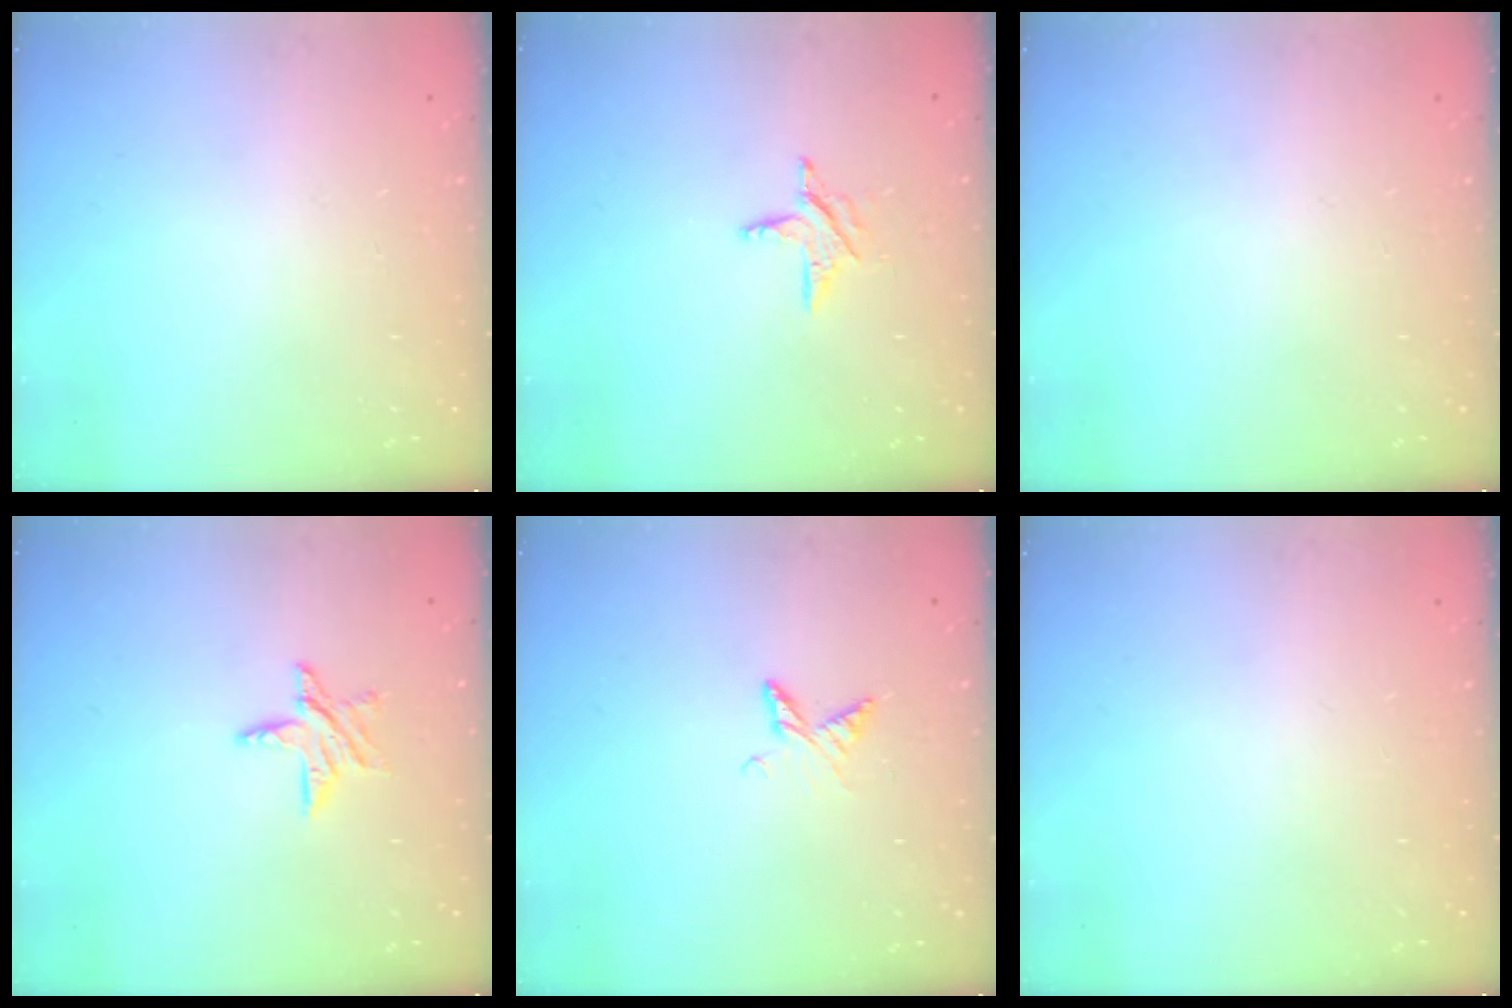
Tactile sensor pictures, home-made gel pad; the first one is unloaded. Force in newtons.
{"total": 6.5, "press": 6.5, "slide": 0.4}
{"total": 0.0}
{"total": 6.5, "press": 6.5, "slide": 0.3}
{"total": 7.2, "press": 7.2, "slide": 0.6}
{"total": 0.0}